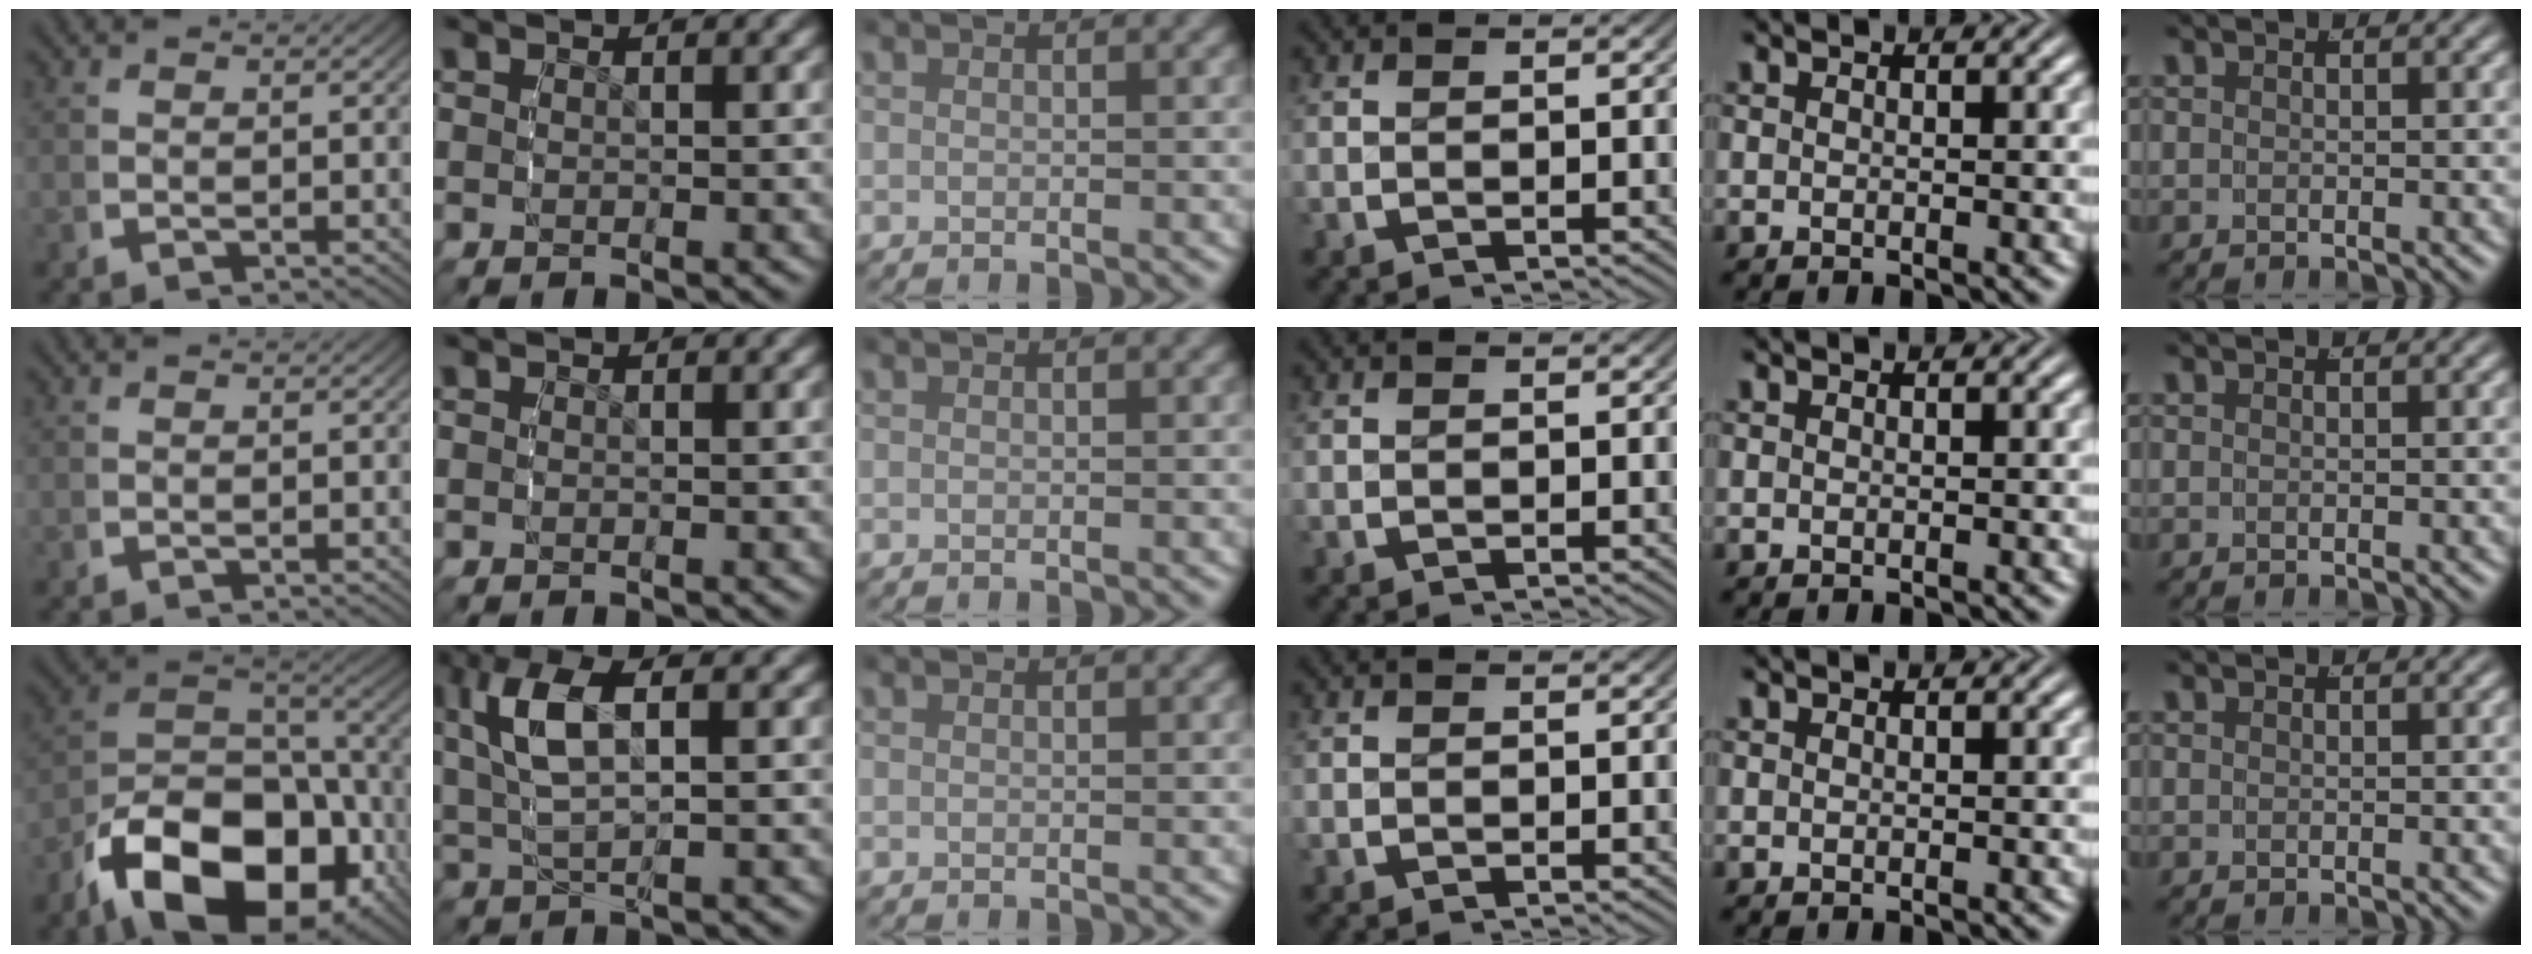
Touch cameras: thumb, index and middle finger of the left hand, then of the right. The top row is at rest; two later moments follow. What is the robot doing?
{"motion": "grasp_and_lifting", "object": "bowl"}